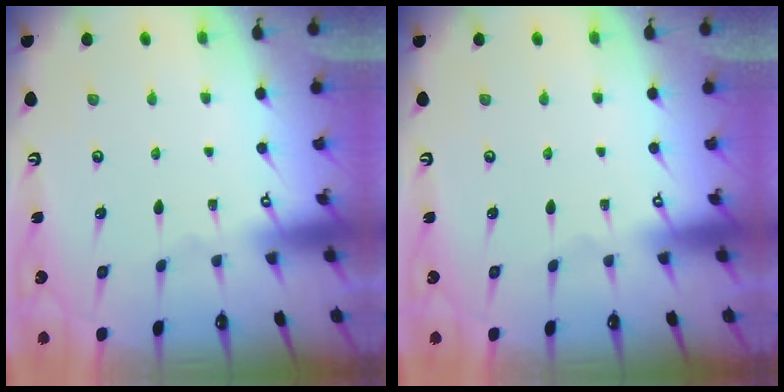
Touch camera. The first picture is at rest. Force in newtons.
{"total": 0.0}